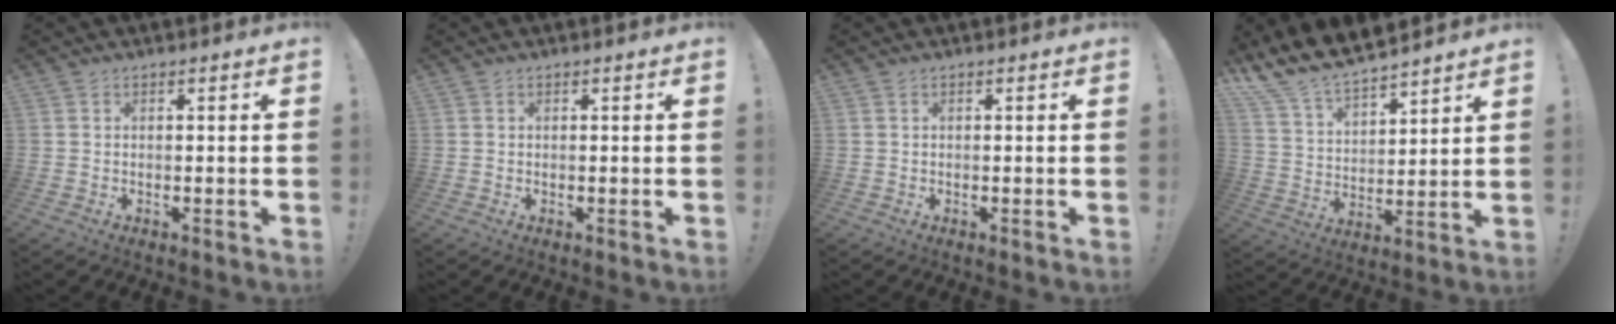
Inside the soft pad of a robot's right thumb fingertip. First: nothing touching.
{"total": 0.0}
{"total": 0.0}
{"total": 11.8, "force": [11.0, 3.2, 3.2], "torque": [-0.087, -0.092, 0.203]}